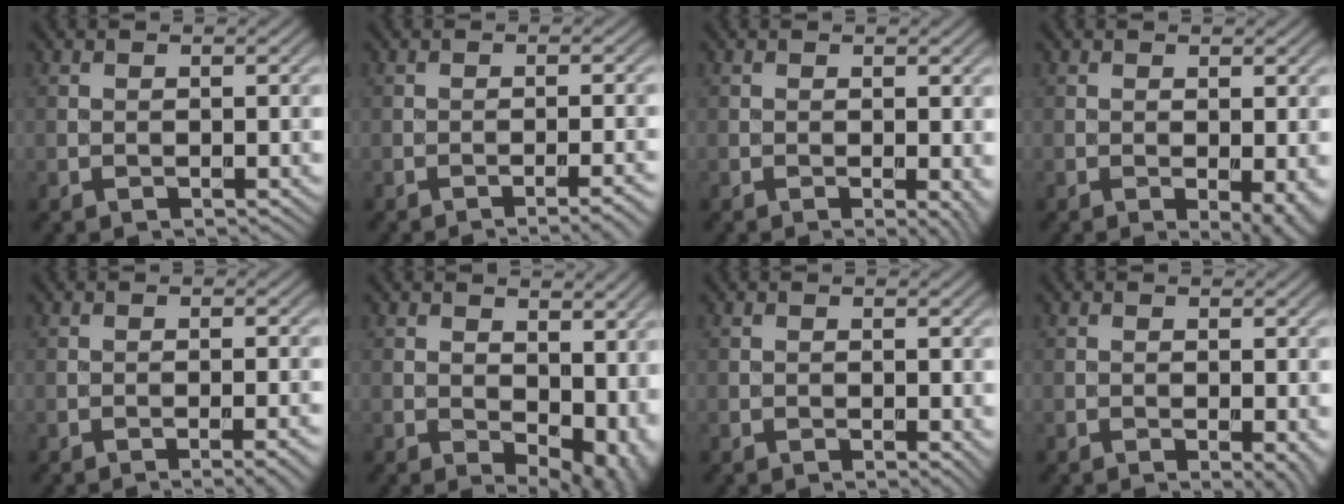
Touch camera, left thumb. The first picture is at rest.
{"total": 3.3, "force": [-1.9, 0.5, 2.7], "torque": [-0.032, 0.012, -0.035]}
{"total": 1.8, "force": [-0.3, 0.4, 1.7], "torque": [-0.022, -0.008, -0.005]}
{"total": 3.2, "force": [-0.7, 0.9, 3.0], "torque": [-0.039, -0.009, -0.007]}
{"total": 3.0, "force": [-1.5, 0.5, 2.6], "torque": [-0.030, 0.008, -0.027]}
{"total": 10.0, "force": [0.6, 6.3, 7.8], "torque": [-0.103, -0.023, 0.033]}
{"total": 0.8, "force": [-0.1, 0.4, 0.7], "torque": [-0.007, -0.005, -0.001]}
{"total": 1.9, "force": [-0.4, 0.3, 1.8], "torque": [-0.024, -0.007, -0.008]}